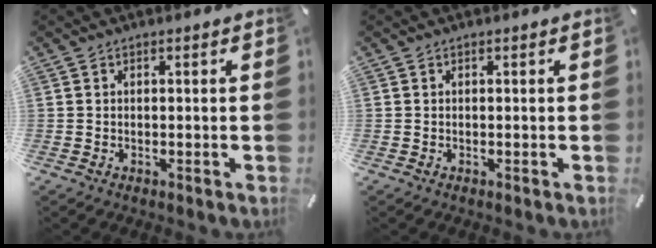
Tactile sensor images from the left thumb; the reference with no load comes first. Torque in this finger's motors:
{"motor_torque": [0.00, 0.00, -0.07, 0.07, 0.00]}